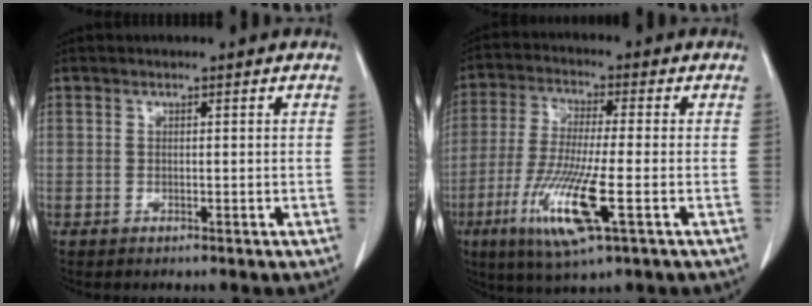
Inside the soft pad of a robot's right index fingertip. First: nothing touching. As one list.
[{"total": 12.3, "force": [-4.3, 1.0, 11.5], "torque": [-0.236, -0.026, -0.078]}]